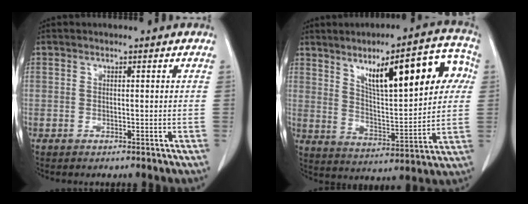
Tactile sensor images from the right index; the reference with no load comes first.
{"total": 18.3, "force": [6.5, 4.6, 16.5], "torque": [-0.232, 0.029, 0.103]}